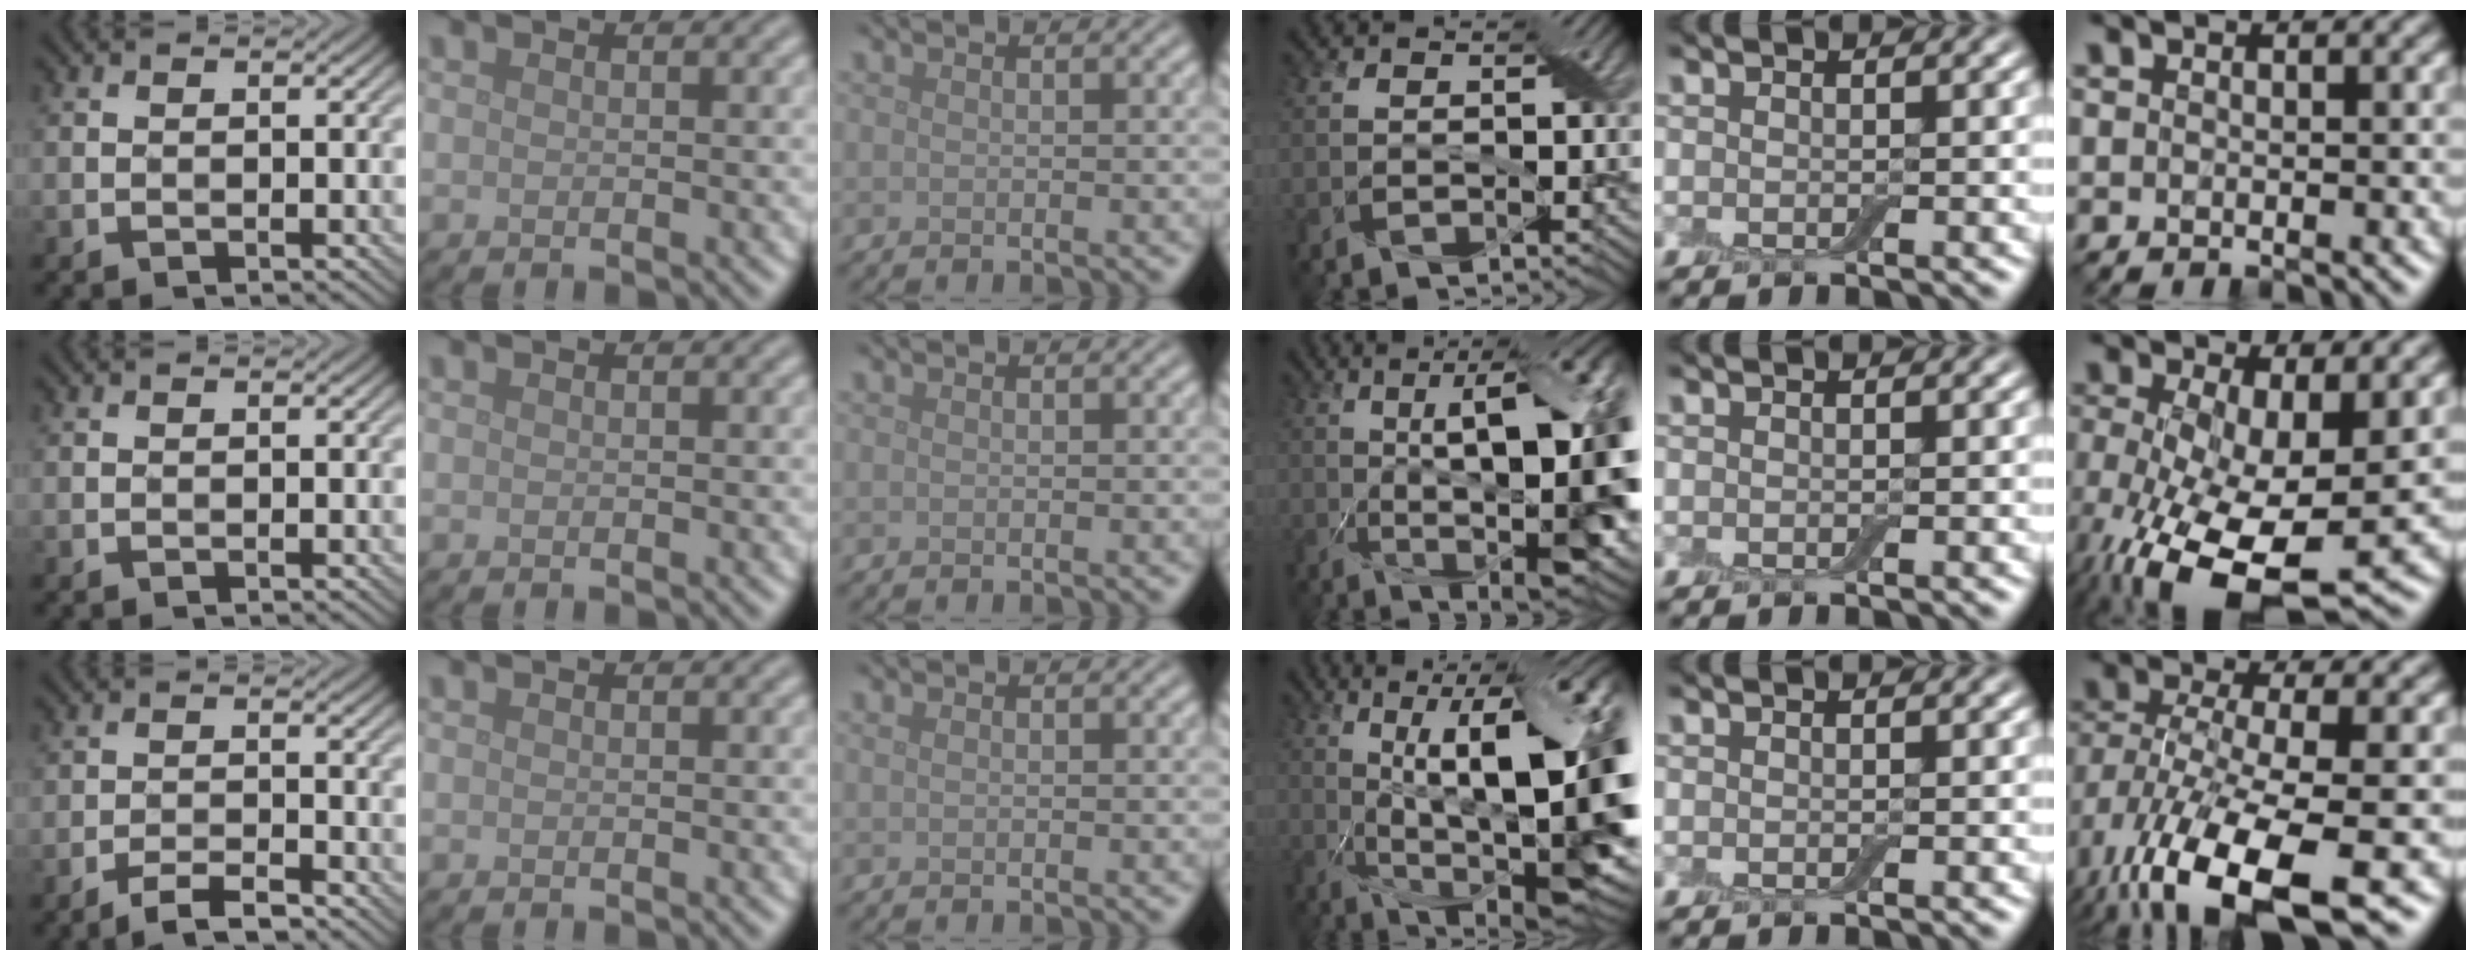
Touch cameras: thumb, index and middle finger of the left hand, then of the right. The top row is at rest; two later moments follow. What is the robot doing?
{"motion": "wrap", "object": "adhesive wrap"}